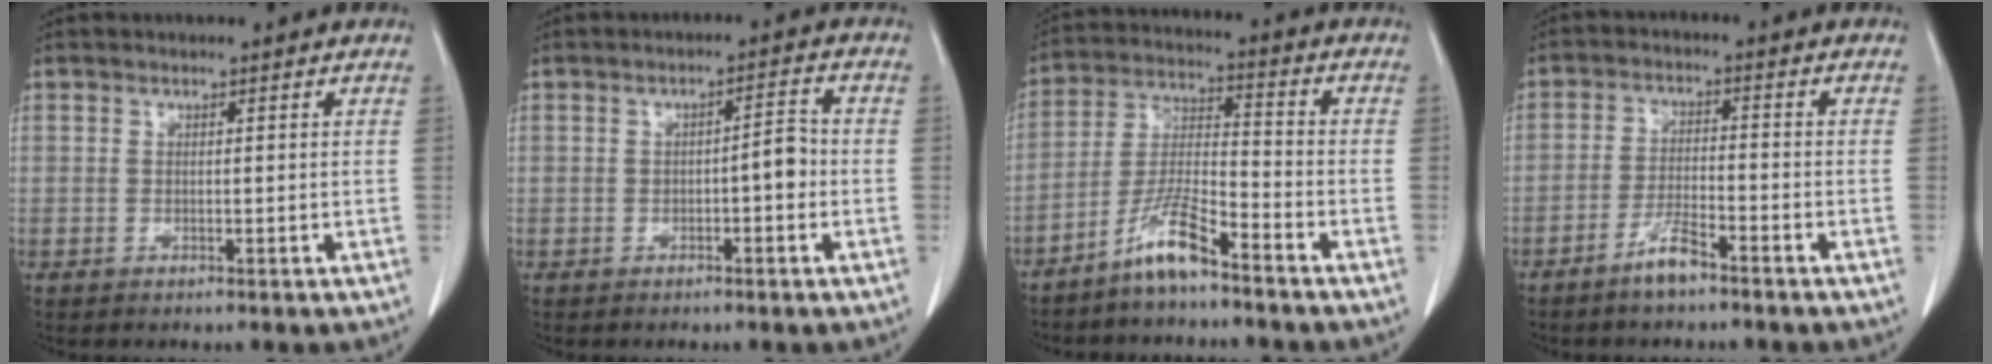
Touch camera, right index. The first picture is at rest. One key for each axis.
{"total": 3.3, "fx": -0.7, "fy": 0.8, "fz": 3.1, "tx": -0.041, "ty": 0.011, "tz": -0.010}
{"total": 7.9, "fx": -5.9, "fy": 0.7, "fz": 5.2, "tx": -0.113, "ty": -0.010, "tz": -0.118}
{"total": 4.4, "fx": -3.3, "fy": 0.5, "fz": 2.8, "tx": -0.057, "ty": -0.003, "tz": -0.061}